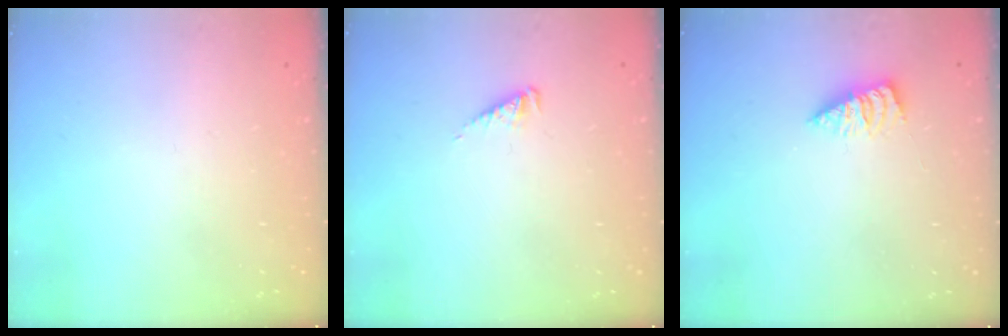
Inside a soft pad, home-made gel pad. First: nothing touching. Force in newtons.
{"total": 2.5, "press": 2.4, "slide": 0.4}
{"total": 2.5, "press": 2.5, "slide": 0.3}